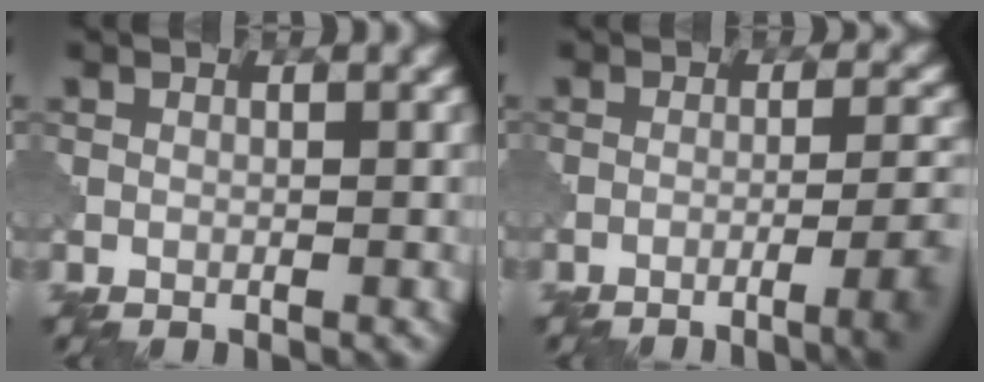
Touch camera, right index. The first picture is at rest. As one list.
[{"total": 5.5, "force": [-3.0, 1.2, 4.4], "torque": [-0.061, 0.005, -0.045]}]